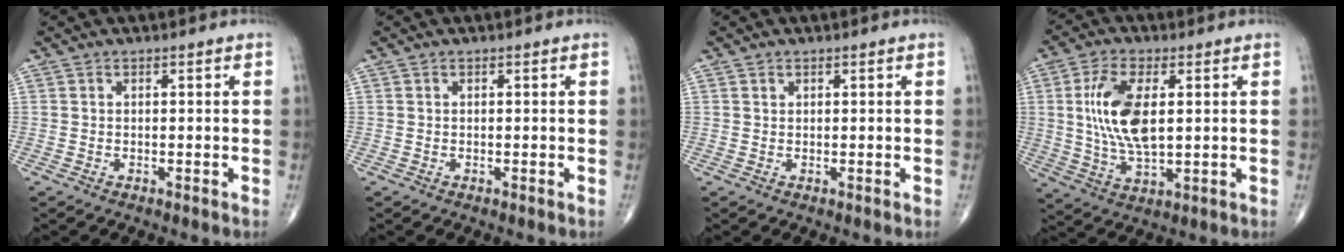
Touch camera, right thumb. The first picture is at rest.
{"total": 0.0}
{"total": 0.5, "force": [0.4, 0.3, 0.1], "torque": [0.001, -0.001, 0.006]}
{"total": 12.2, "force": [2.0, 5.6, 10.7], "torque": [-0.216, -0.011, 0.042]}